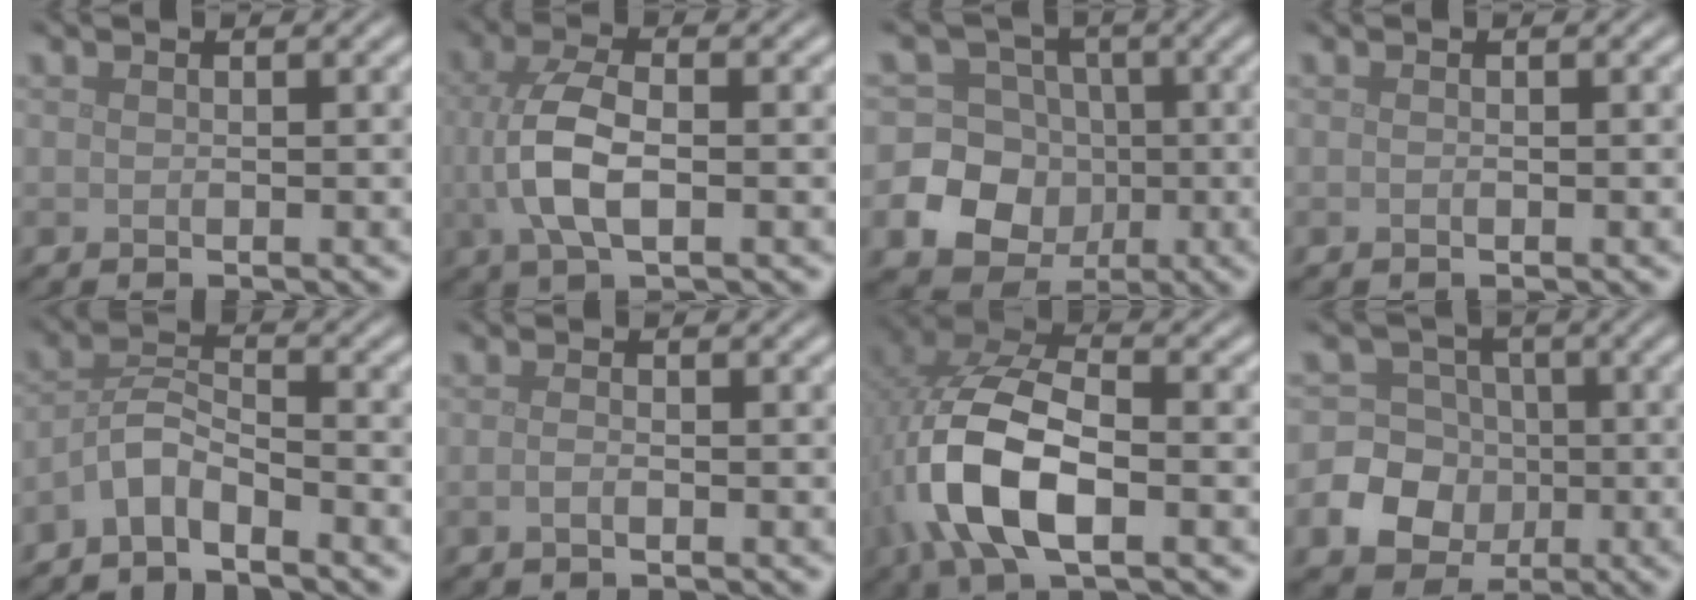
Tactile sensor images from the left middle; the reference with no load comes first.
{"total": 5.4, "force": [-0.1, 2.5, 4.7], "torque": [-0.114, 0.001, -0.003]}
{"total": 12.4, "force": [-2.4, 11.8, 2.8], "torque": [-0.093, 0.001, -0.051]}
{"total": 0.0}
{"total": 3.1, "force": [-2.4, 0.9, 1.7], "torque": [-0.033, 0.010, -0.057]}
{"total": 0.8, "force": [-0.4, 0.2, 0.7], "torque": [-0.014, -0.001, -0.008]}
{"total": 9.9, "force": [-2.4, 4.9, 8.3], "torque": [-0.188, 0.002, -0.051]}
{"total": 8.9, "force": [-1.9, 8.3, 2.5], "torque": [-0.058, 0.005, -0.060]}